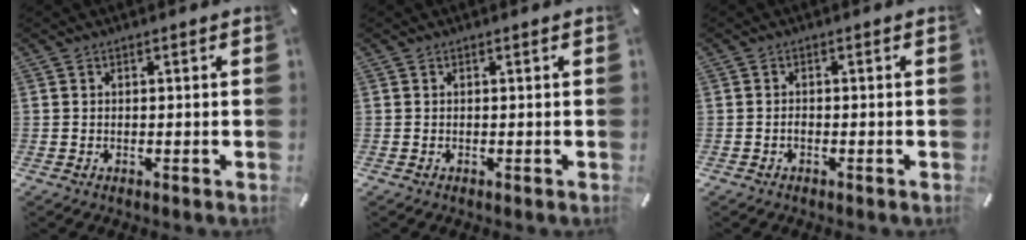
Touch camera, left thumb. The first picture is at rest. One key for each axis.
{"total": 0.0}
{"total": 0.9, "fx": -0.5, "fy": 0.4, "fz": 0.6, "tx": -0.014, "ty": -0.001, "tz": -0.010}